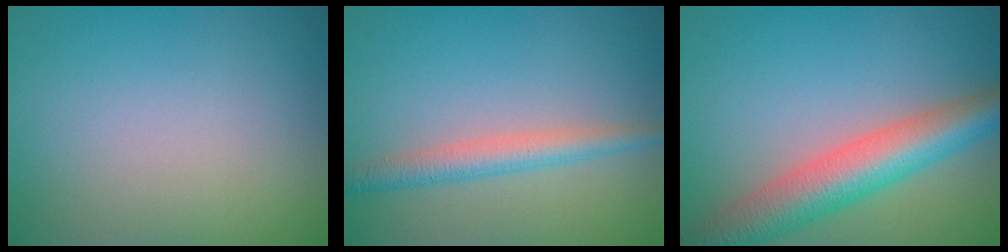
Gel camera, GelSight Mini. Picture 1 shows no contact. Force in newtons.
{"total": 2.9, "press": 2.9, "slide": 0.1}
{"total": 7.7, "press": 7.7, "slide": 0.3}